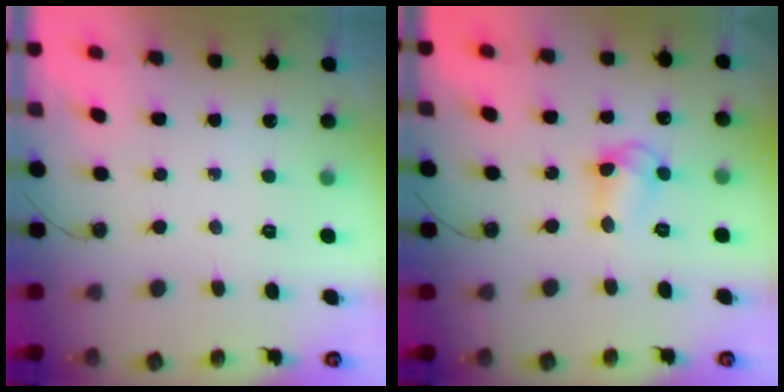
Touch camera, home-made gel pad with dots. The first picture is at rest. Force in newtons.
{"total": 8.0, "press": 8.0, "slide": 0.7}